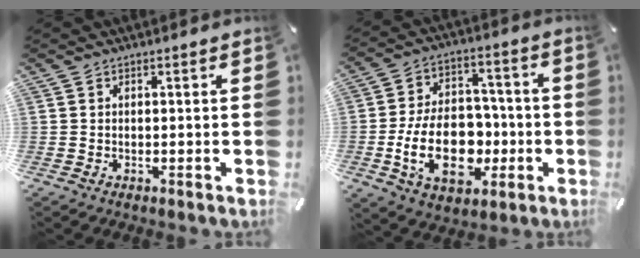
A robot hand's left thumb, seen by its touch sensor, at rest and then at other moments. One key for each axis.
{"total": 19.1, "fx": -4.4, "fy": 12.7, "fz": 13.6, "tx": -0.256, "ty": 0.008, "tz": -0.072}